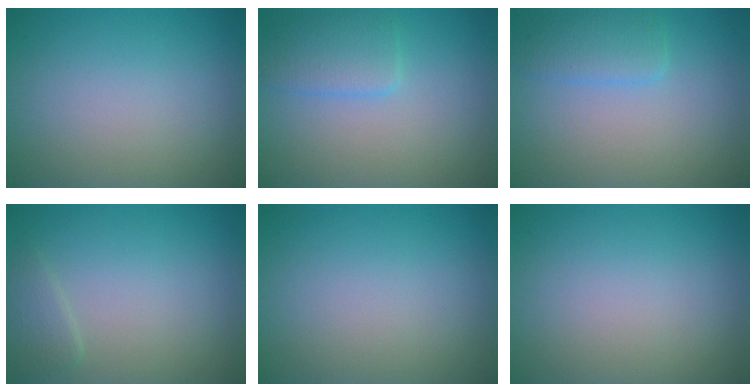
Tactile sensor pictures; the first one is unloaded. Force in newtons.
{"total": 2.8, "press": 2.8, "slide": 0.1}
{"total": 2.3, "press": 2.3, "slide": 0.2}
{"total": 1.4, "press": 1.3, "slide": 0.1}
{"total": 0.0}
{"total": 0.0}